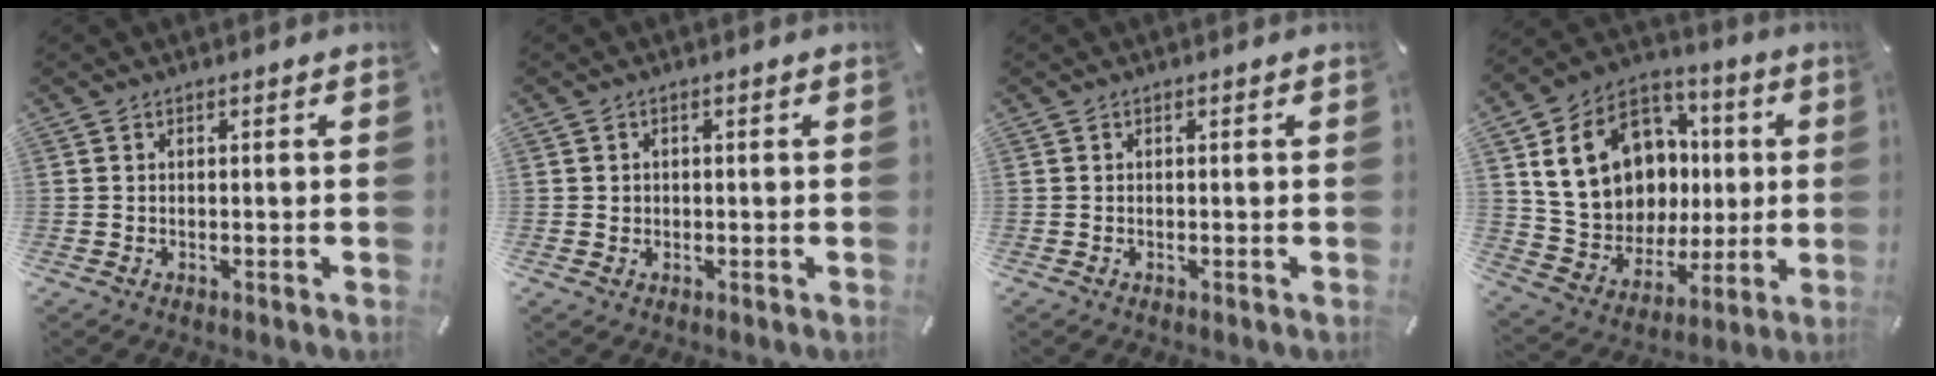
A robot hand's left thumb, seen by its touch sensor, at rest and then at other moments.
{"total": 1.2, "force": [0.0, 1.1, 0.2], "torque": [-0.004, 0.006, -0.003]}
{"total": 0.0}
{"total": 18.9, "force": [3.8, 15.8, 9.7], "torque": [-0.182, -0.010, 0.092]}